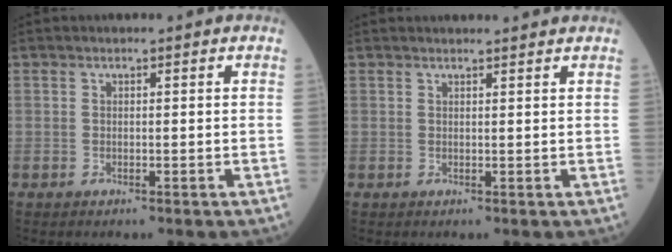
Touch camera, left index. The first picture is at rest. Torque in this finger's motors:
{"motor_torque": [-0.80, -1.33, -0.03, 0.02]}